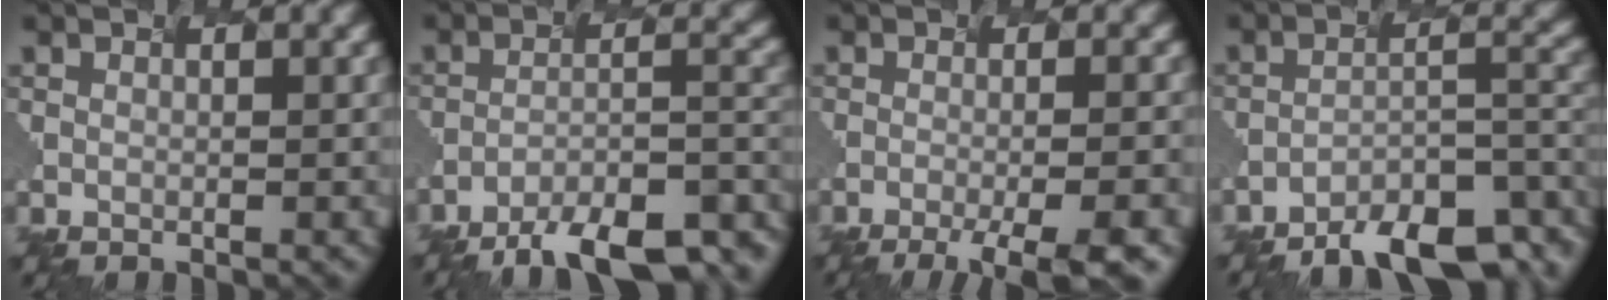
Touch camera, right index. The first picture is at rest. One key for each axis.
{"total": 11.7, "fx": -9.7, "fy": 2.2, "fz": 6.3, "tx": -0.099, "ty": 0.007, "tz": -0.135}
{"total": 7.8, "fx": -4.2, "fy": 1.8, "fz": 6.3, "tx": -0.063, "ty": -0.005, "tz": -0.042}
{"total": 7.9, "fx": -6.6, "fy": 1.8, "fz": 4.1, "tx": -0.060, "ty": 0.007, "tz": -0.101}